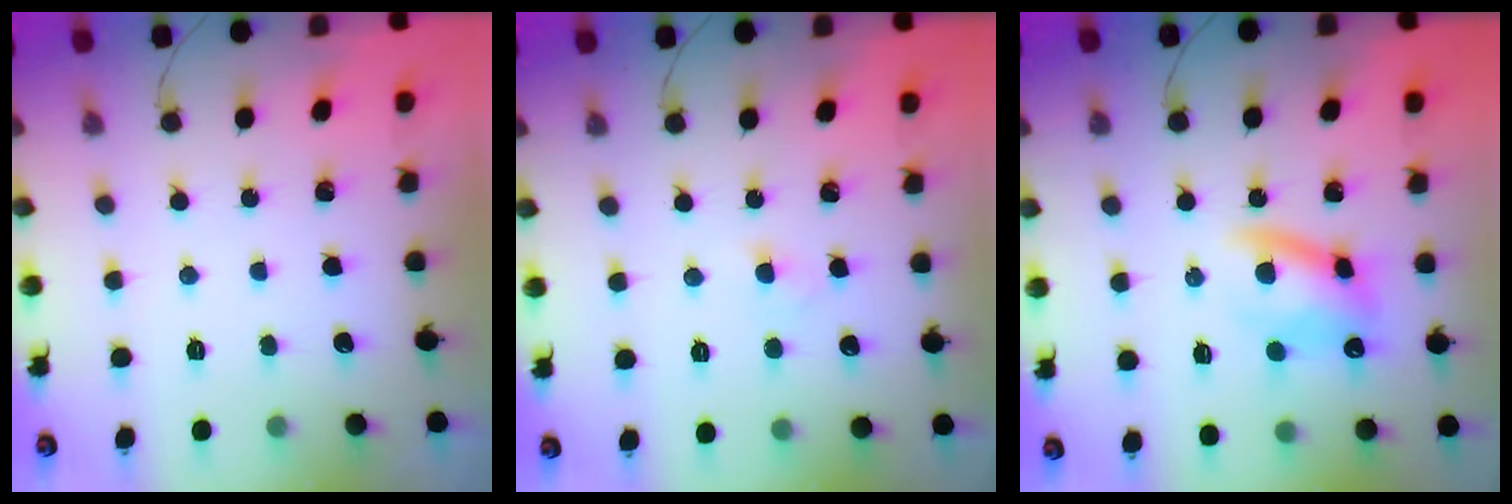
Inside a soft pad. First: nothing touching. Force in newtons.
{"total": 2.6, "press": 2.4, "slide": 0.9}
{"total": 10.8, "press": 10.5, "slide": 2.7}